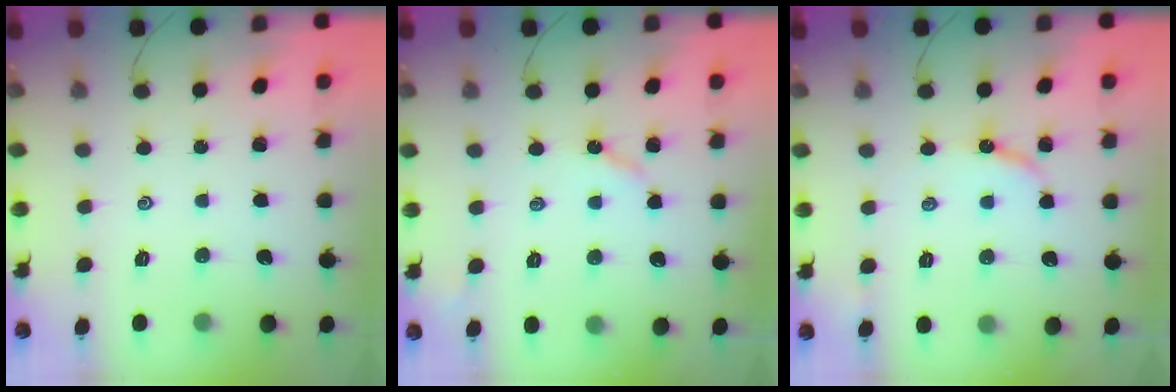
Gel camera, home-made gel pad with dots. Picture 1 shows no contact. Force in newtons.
{"total": 3.9, "press": 3.8, "slide": 0.6}
{"total": 6.2, "press": 6.2, "slide": 0.2}